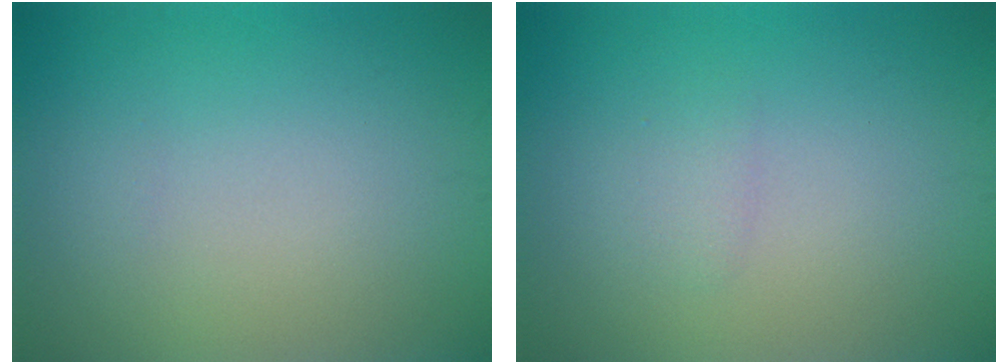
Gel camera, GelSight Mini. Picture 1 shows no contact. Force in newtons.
{"total": 1.0, "press": 1.0, "slide": 0.1}